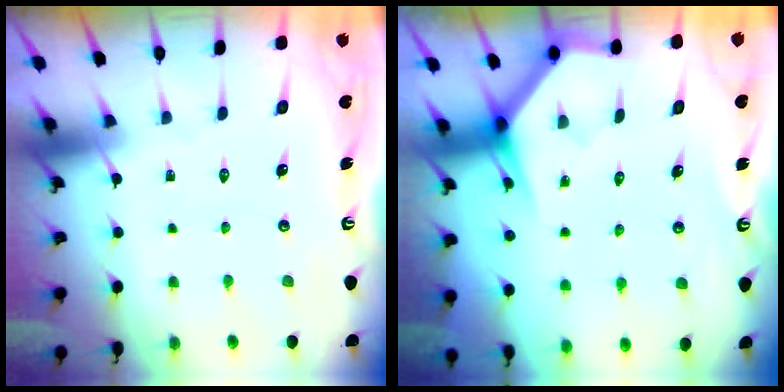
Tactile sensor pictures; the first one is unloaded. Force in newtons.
{"total": 3.9, "press": 3.9, "slide": 0.2}